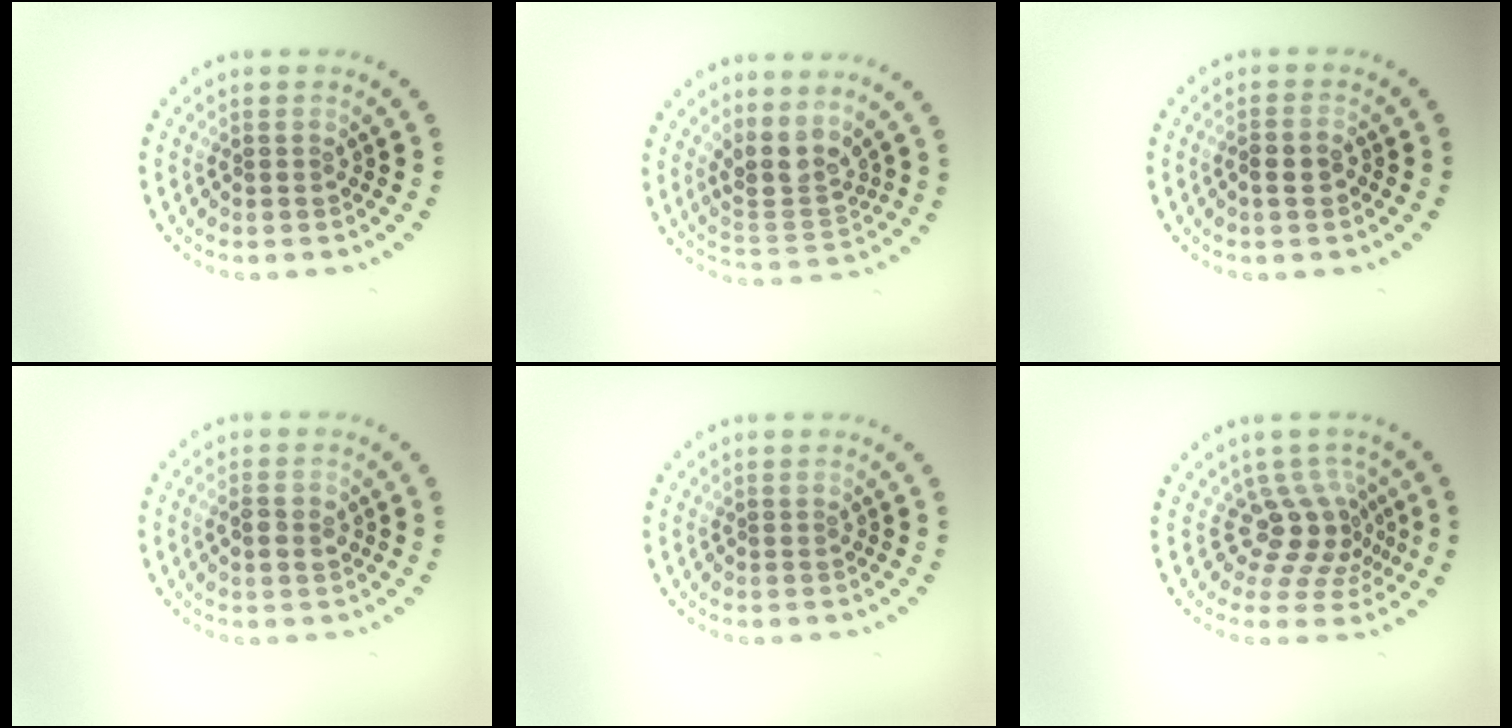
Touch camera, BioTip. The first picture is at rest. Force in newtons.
{"total": 3.3, "press": 2.5, "slide": 2.2}
{"total": 1.3, "press": 1.2, "slide": 0.5}
{"total": 1.8, "press": 1.8, "slide": 0.1}
{"total": 0.0}
{"total": 3.9, "press": 2.7, "slide": 2.8}